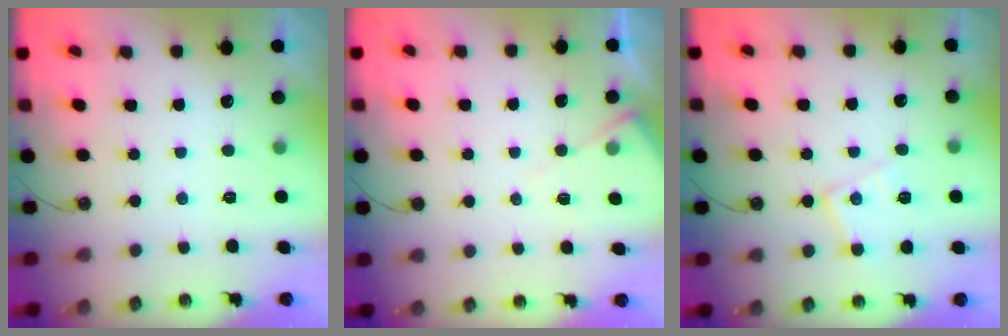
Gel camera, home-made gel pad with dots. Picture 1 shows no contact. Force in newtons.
{"total": 7.0, "press": 6.9, "slide": 0.6}
{"total": 10.3, "press": 10.3, "slide": 0.6}